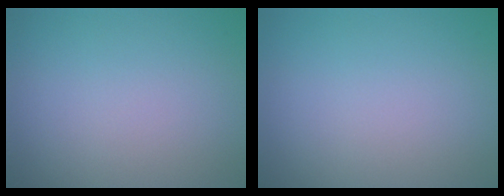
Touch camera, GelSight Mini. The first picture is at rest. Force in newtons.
{"total": 0.0}